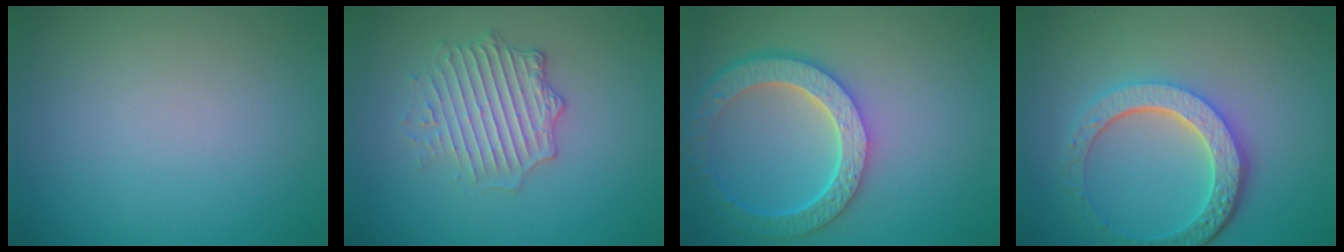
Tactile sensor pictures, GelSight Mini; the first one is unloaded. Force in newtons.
{"total": 3.7, "press": 3.3, "slide": 1.5}
{"total": 6.5, "press": 5.1, "slide": 4.1}
{"total": 5.7, "press": 4.2, "slide": 3.8}